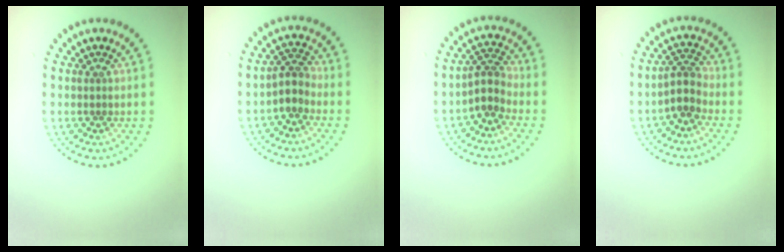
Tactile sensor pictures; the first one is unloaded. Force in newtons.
{"total": 2.2, "press": 1.9, "slide": 1.2}
{"total": 2.7, "press": 2.1, "slide": 1.7}
{"total": 2.5, "press": 2.0, "slide": 1.4}